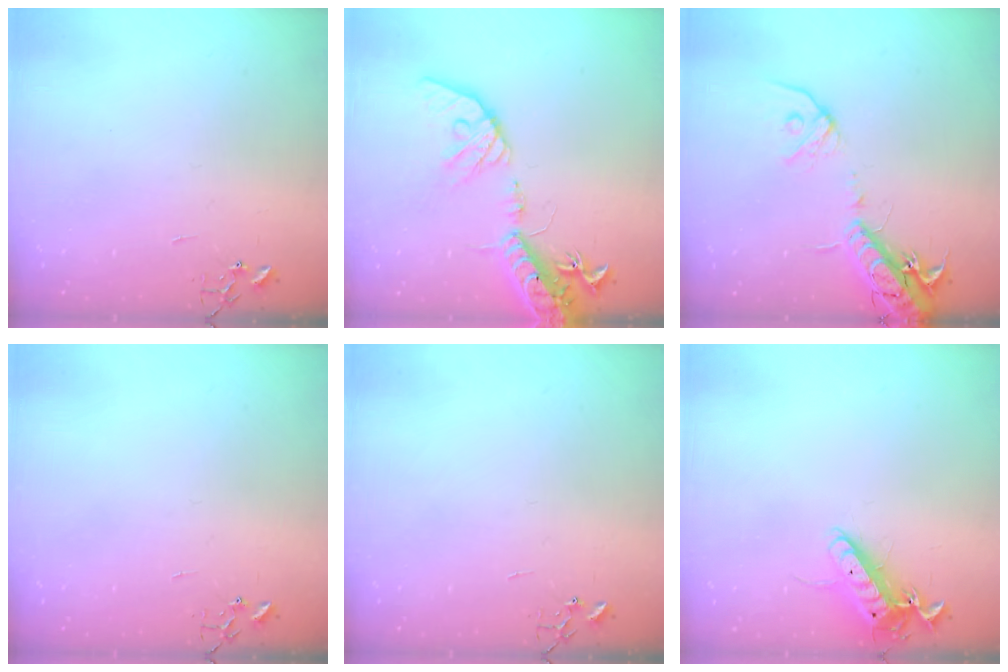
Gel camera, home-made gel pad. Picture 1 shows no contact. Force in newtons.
{"total": 18.0, "press": 17.7, "slide": 3.3}
{"total": 17.2, "press": 16.9, "slide": 3.1}
{"total": 0.0}
{"total": 0.0}
{"total": 13.2, "press": 13.1, "slide": 1.2}